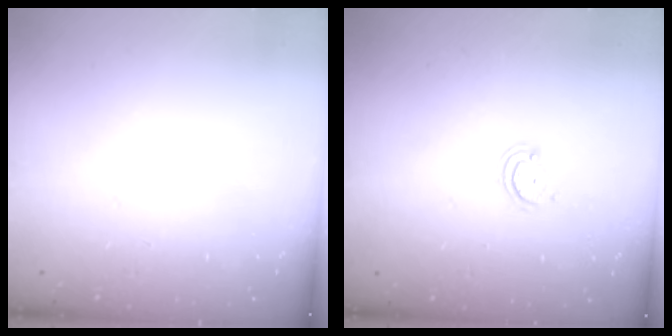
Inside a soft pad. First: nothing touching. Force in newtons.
{"total": 2.6, "press": 2.6, "slide": 0.3}